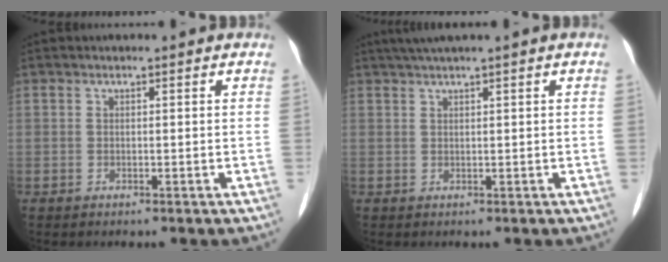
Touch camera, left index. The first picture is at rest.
{"total": 3.0, "force": [2.1, -0.8, 2.1], "torque": [-0.042, 0.011, 0.044]}